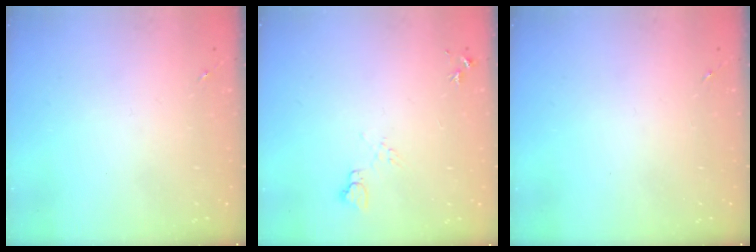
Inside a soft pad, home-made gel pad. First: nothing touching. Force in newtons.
{"total": 6.6, "press": 6.6, "slide": 0.8}
{"total": 0.0}